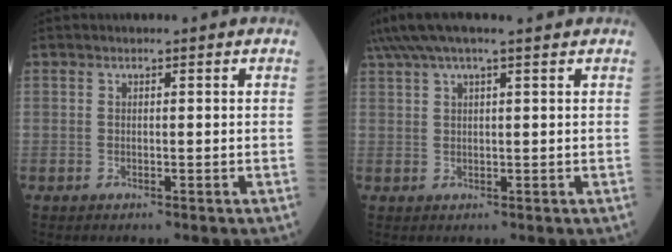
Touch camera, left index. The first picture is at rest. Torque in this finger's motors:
{"motor_torque": [0.64, -1.49, 0.64, 0.15]}